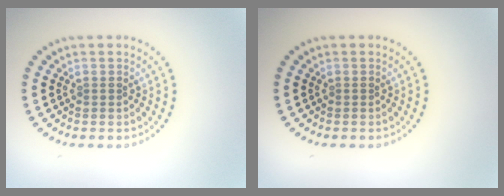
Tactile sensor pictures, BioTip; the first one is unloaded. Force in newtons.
{"total": 0.0}